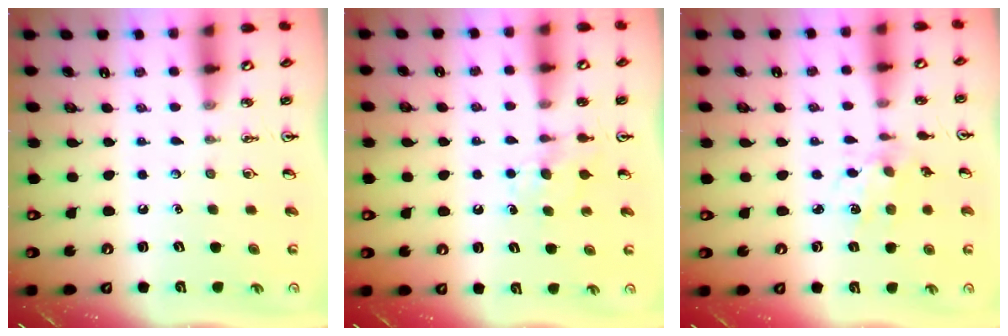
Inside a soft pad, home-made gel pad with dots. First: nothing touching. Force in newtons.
{"total": 5.1, "press": 5.1, "slide": 0.6}
{"total": 3.0, "press": 2.9, "slide": 0.6}